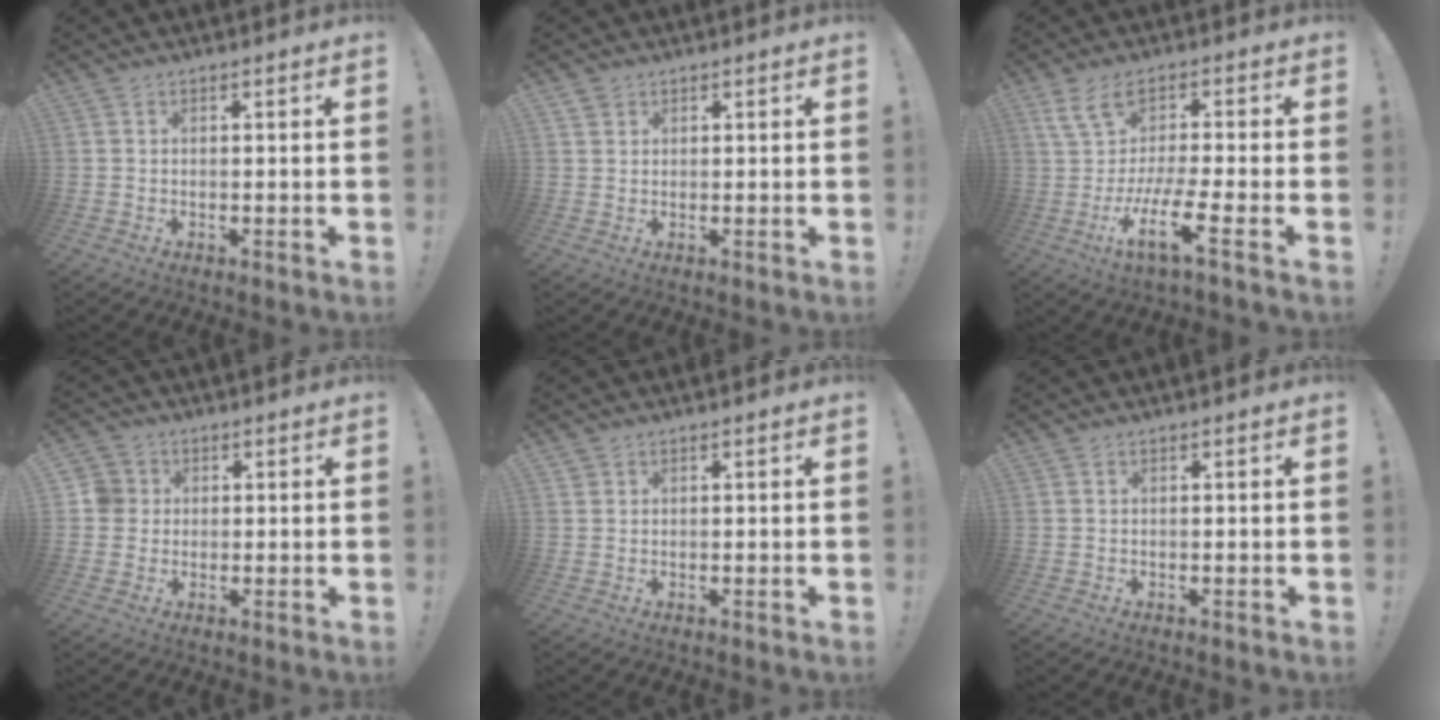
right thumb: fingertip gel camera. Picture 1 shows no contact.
{"total": 1.7, "force": [1.3, 1.1, 0.2], "torque": [0.000, -0.007, 0.024]}
{"total": 13.3, "force": [-1.8, 3.0, 12.8], "torque": [-0.259, -0.008, -0.034]}
{"total": 5.1, "force": [0.5, 4.9, 1.2], "torque": [-0.030, 0.010, 0.011]}
{"total": 1.0, "force": [0.8, 0.5, 0.3], "torque": [-0.010, 0.002, 0.016]}
{"total": 0.0}